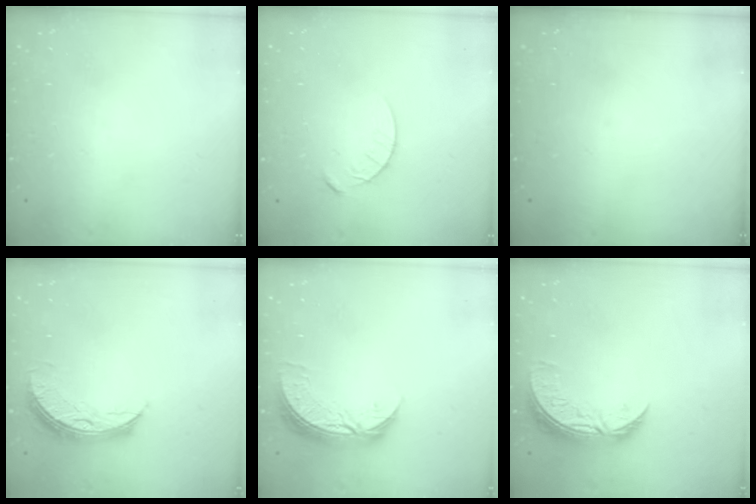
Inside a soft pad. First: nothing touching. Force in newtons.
{"total": 4.7, "press": 4.7, "slide": 0.5}
{"total": 0.0}
{"total": 9.3, "press": 9.3, "slide": 0.0}
{"total": 9.0, "press": 9.0, "slide": 0.7}
{"total": 9.1, "press": 9.0, "slide": 0.8}